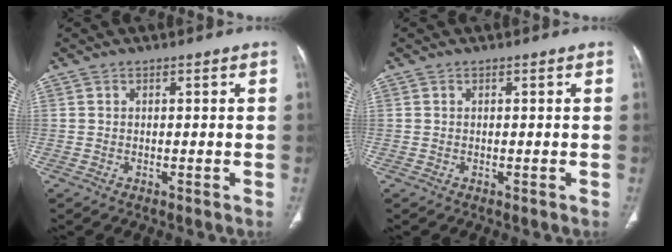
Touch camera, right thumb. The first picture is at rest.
{"total": 0.0}